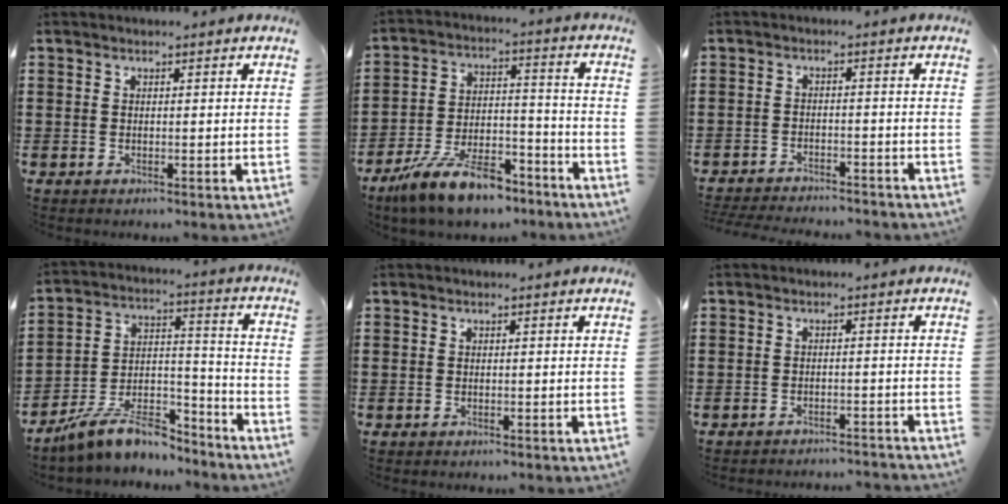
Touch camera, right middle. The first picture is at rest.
{"total": 11.7, "force": [-9.5, 2.9, 6.1], "torque": [-0.112, 0.031, -0.180]}
{"total": 3.2, "force": [-3.2, 0.0, 0.1], "torque": [-0.011, -0.003, -0.069]}
{"total": 9.4, "force": [-7.9, 3.3, 3.8], "torque": [-0.075, 0.023, -0.151]}
{"total": 0.0}
{"total": 2.1, "force": [-2.1, -0.1, 0.1], "torque": [-0.005, 0.003, -0.043]}